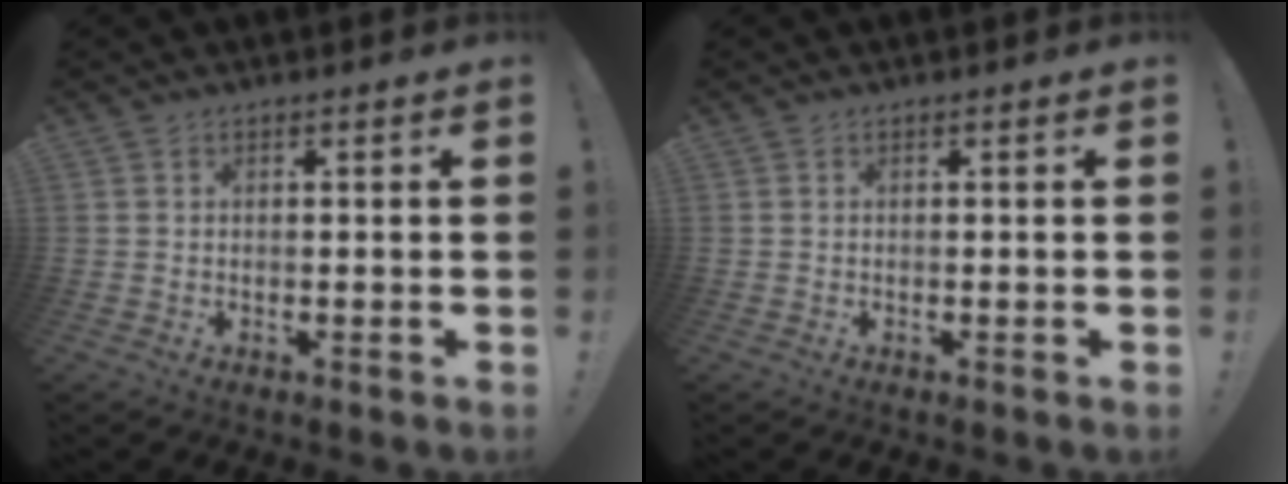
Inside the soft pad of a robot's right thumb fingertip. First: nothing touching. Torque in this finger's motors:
{"motor_torque": [-0.07, -0.01, 0.00, 0.00, 0.00]}